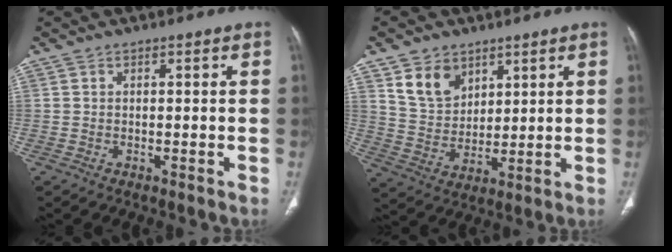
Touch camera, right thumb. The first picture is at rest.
{"total": 9.3, "force": [5.3, 6.4, 4.0], "torque": [-0.052, -0.031, 0.111]}